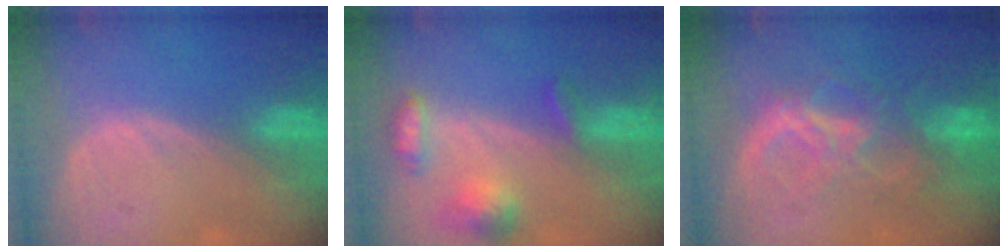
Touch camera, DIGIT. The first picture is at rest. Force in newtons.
{"total": 6.2, "press": 6.1, "slide": 0.8}
{"total": 8.7, "press": 7.5, "slide": 4.3}